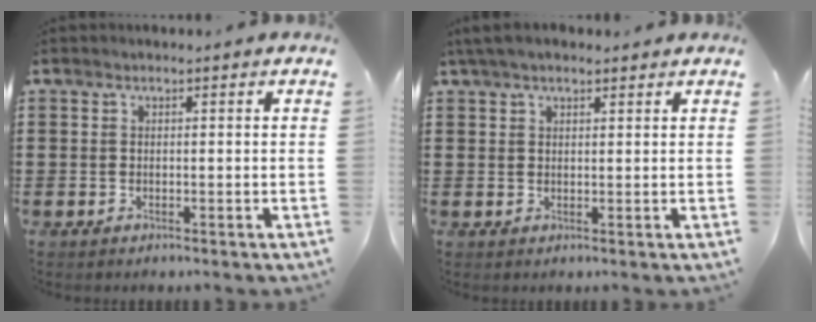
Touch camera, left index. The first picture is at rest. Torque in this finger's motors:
{"motor_torque": [1.67, -0.47, 0.18, 0.01]}